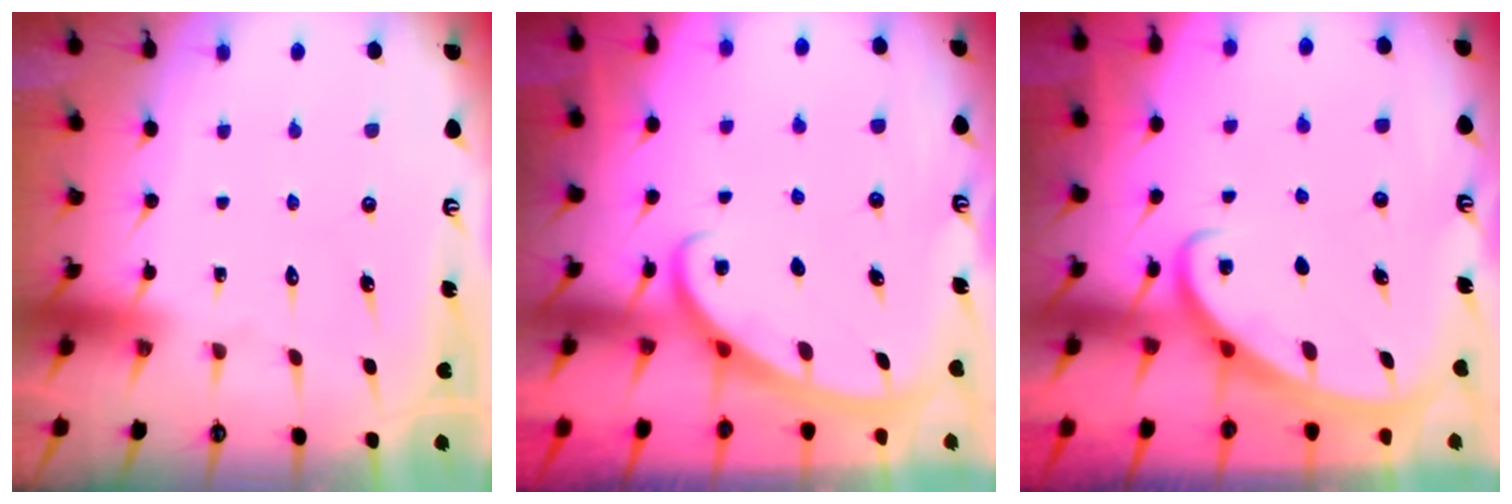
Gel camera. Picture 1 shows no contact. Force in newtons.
{"total": 2.6, "press": 2.6, "slide": 0.5}
{"total": 2.6, "press": 2.6, "slide": 0.4}